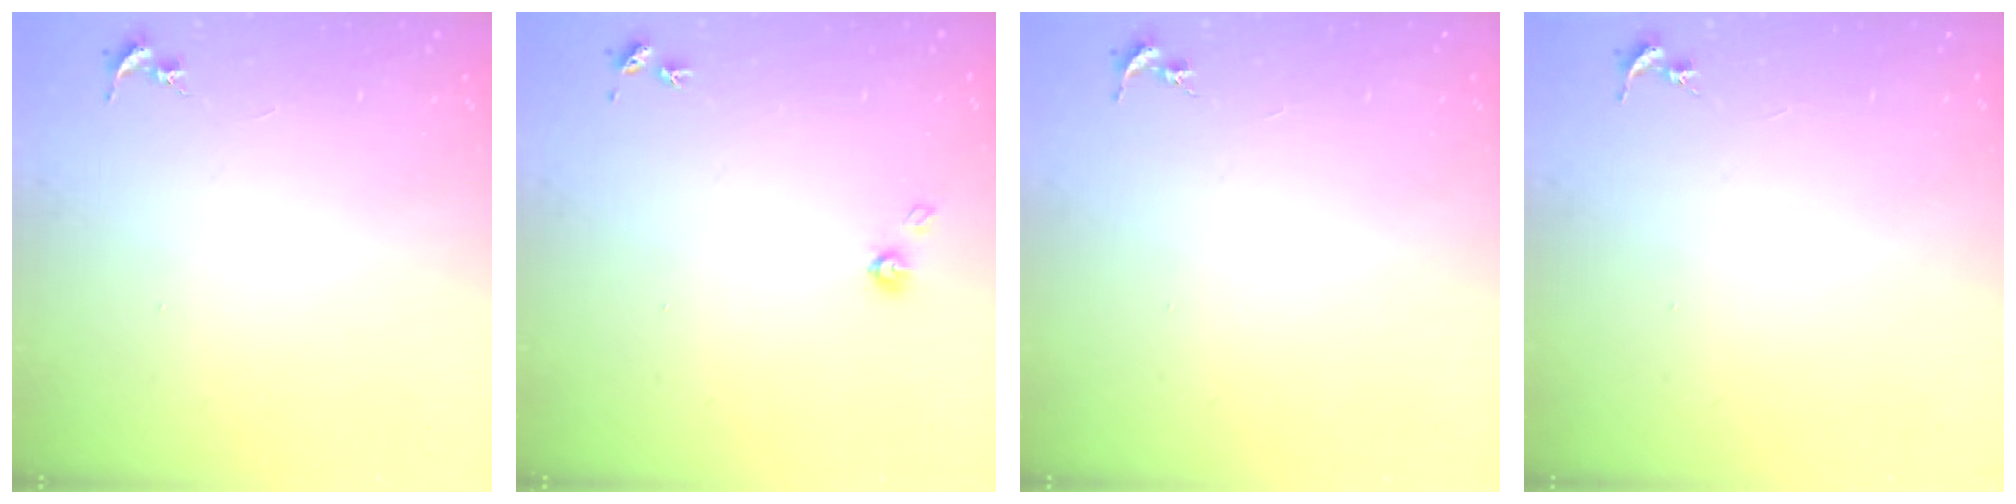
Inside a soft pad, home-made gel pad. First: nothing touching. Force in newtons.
{"total": 3.9, "press": 3.9, "slide": 0.3}
{"total": 0.0}
{"total": 0.0}